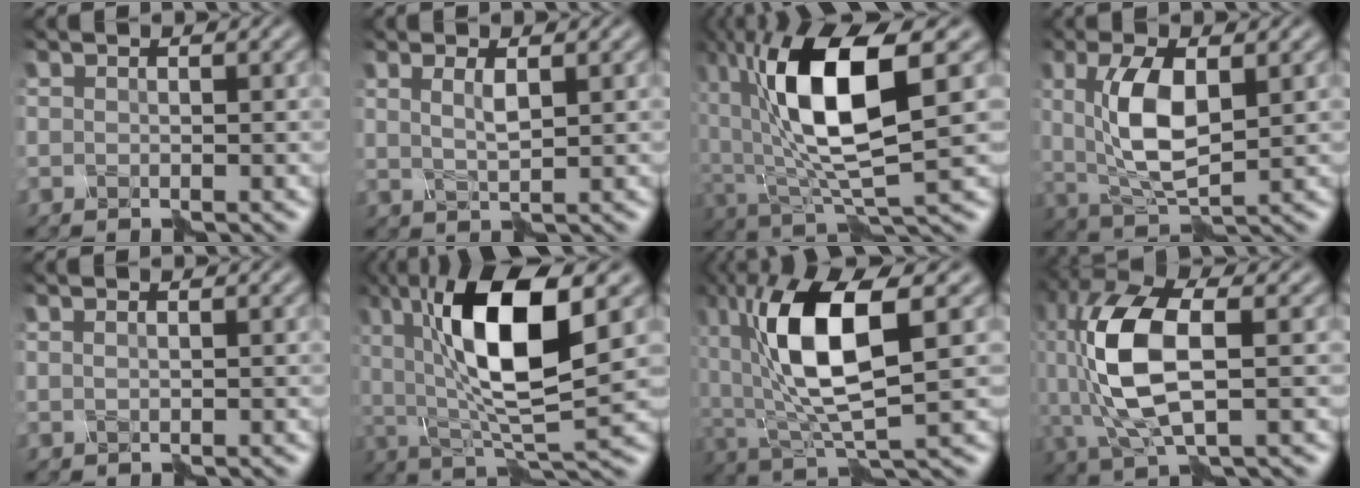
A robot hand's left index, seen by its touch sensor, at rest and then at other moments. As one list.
[{"total": 1.7, "force": [0.7, 0.3, 1.6], "torque": [-0.039, 0.002, 0.018]}, {"total": 12.1, "force": [1.7, 4.8, 11.0], "torque": [-0.206, 0.000, 0.034]}, {"total": 6.6, "force": [0.8, 2.7, 6.0], "torque": [-0.128, 0.001, 0.018]}, {"total": 0.6, "force": [0.5, 0.2, 0.4], "torque": [-0.005, 0.001, 0.005]}, {"total": 11.9, "force": [2.4, 3.7, 11.1], "torque": [-0.198, 0.006, 0.045]}, {"total": 10.7, "force": [1.7, 4.2, 9.7], "torque": [-0.198, 0.004, 0.035]}, {"total": 9.6, "force": [-0.3, 4.1, 8.6], "torque": [-0.203, 0.010, -0.003]}]